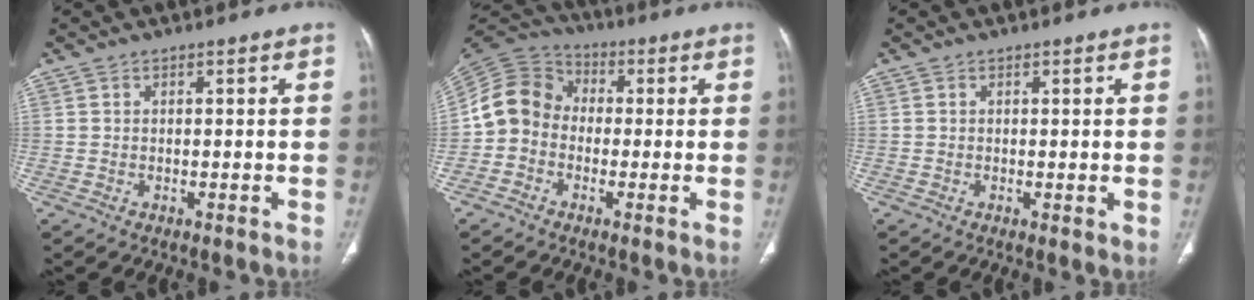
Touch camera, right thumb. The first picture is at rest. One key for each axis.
{"total": 9.7, "fx": -1.2, "fy": 8.5, "fz": 4.5, "tx": -0.076, "ty": 0.035, "tz": -0.040}
{"total": 1.2, "fx": 0.1, "fy": 0.3, "fz": 1.1, "tx": -0.023, "ty": -0.007, "tz": 0.001}